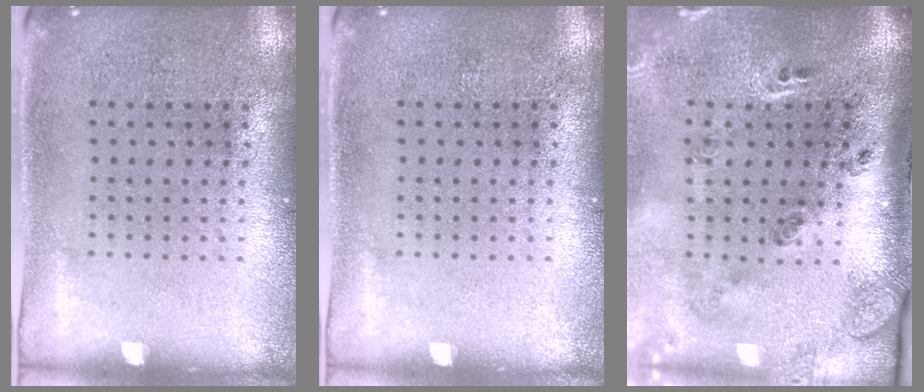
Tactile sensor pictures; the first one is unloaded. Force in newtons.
{"total": 0.0}
{"total": 3.0, "press": 1.9, "slide": 2.4}